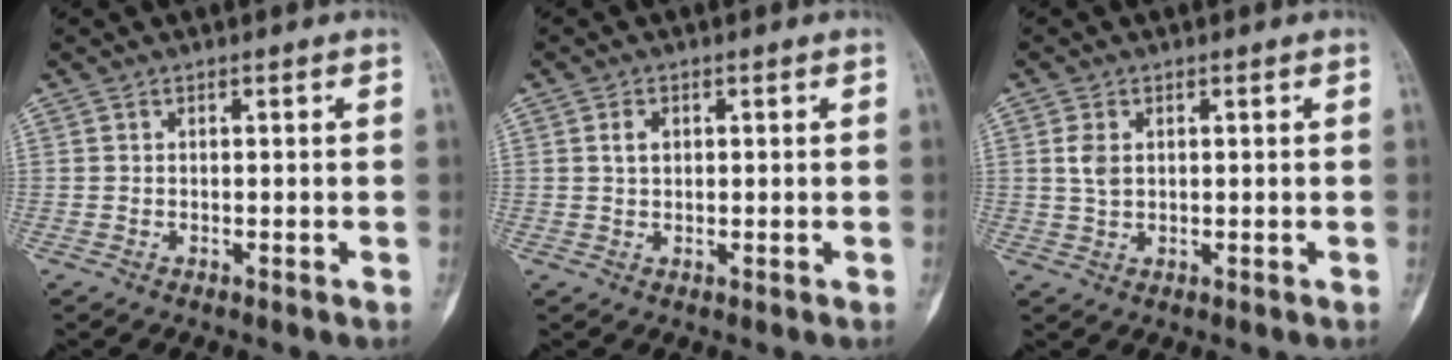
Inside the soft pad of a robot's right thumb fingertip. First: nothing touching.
{"total": 2.0, "force": [0.6, 1.4, 1.4], "torque": [-0.021, 0.001, 0.009]}
{"total": 2.9, "force": [0.7, 1.9, 2.1], "torque": [-0.038, -0.001, 0.016]}